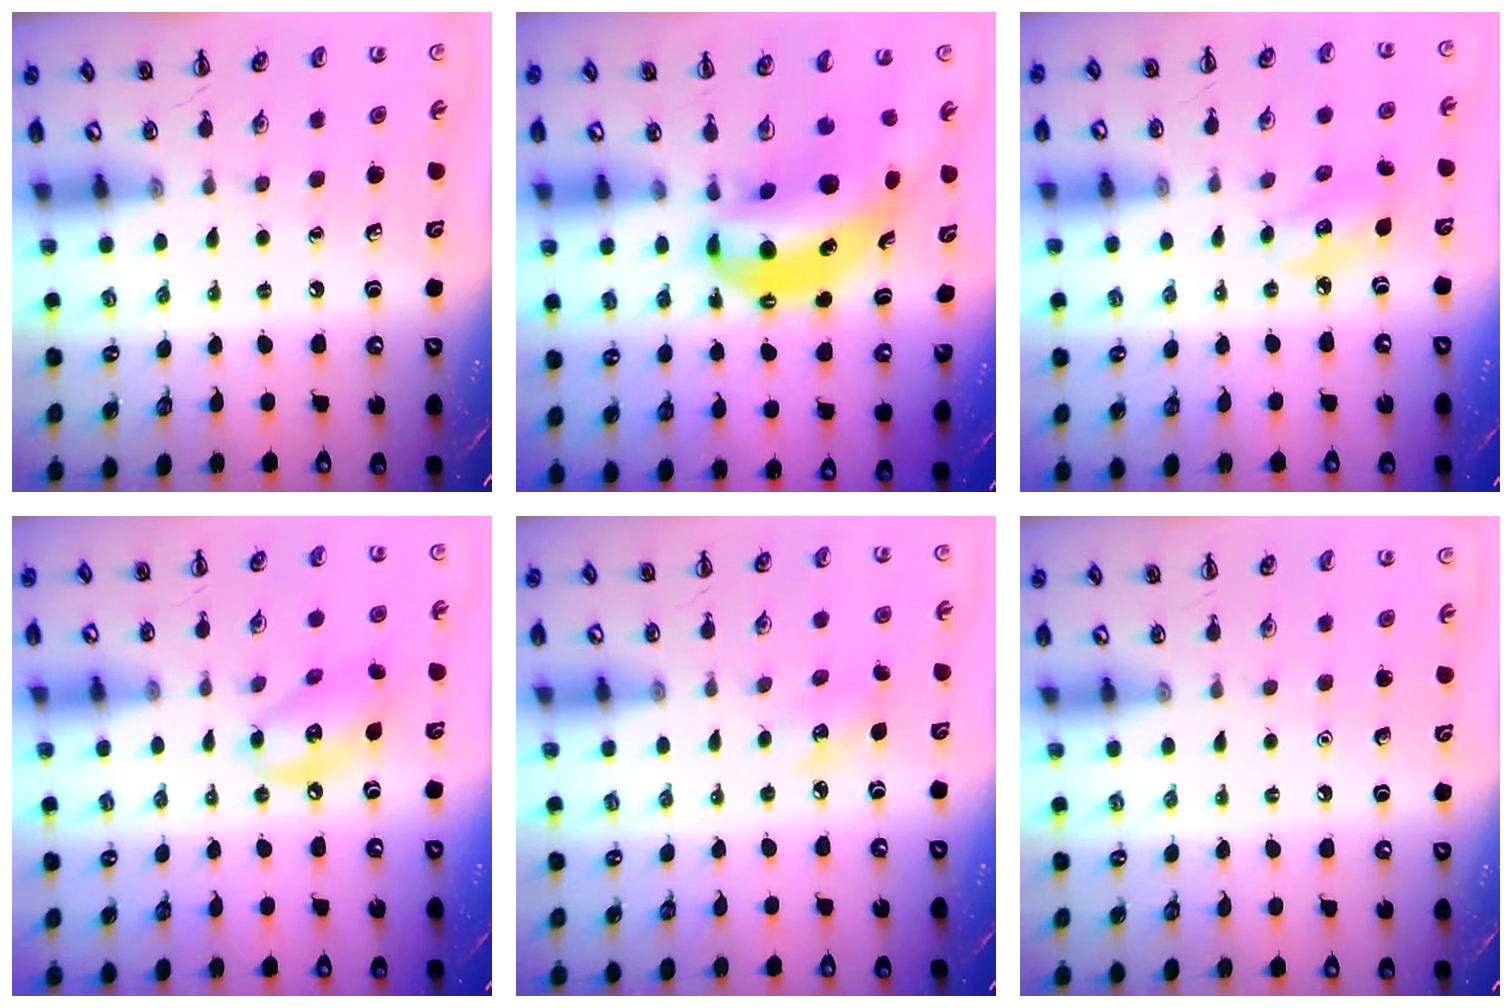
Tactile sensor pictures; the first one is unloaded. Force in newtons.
{"total": 10.2, "press": 9.9, "slide": 2.4}
{"total": 5.8, "press": 5.8, "slide": 0.6}
{"total": 10.8, "press": 10.6, "slide": 2.1}
{"total": 4.7, "press": 4.6, "slide": 1.0}
{"total": 1.6, "press": 1.6, "slide": 0.1}